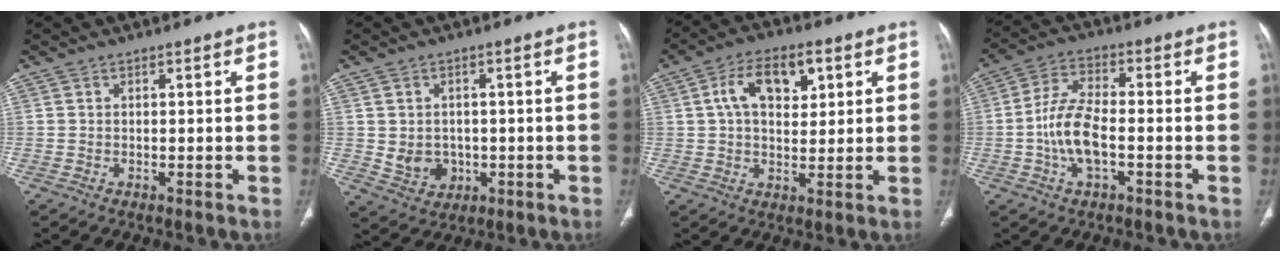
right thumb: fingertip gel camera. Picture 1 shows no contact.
{"total": 5.2, "force": [-0.5, 4.5, 2.6], "torque": [-0.021, 0.001, 0.007]}
{"total": 10.3, "force": [3.3, 5.9, 7.8], "torque": [-0.112, 0.004, 0.052]}
{"total": 9.0, "force": [-2.1, 3.8, 7.9], "torque": [-0.166, 0.021, -0.044]}